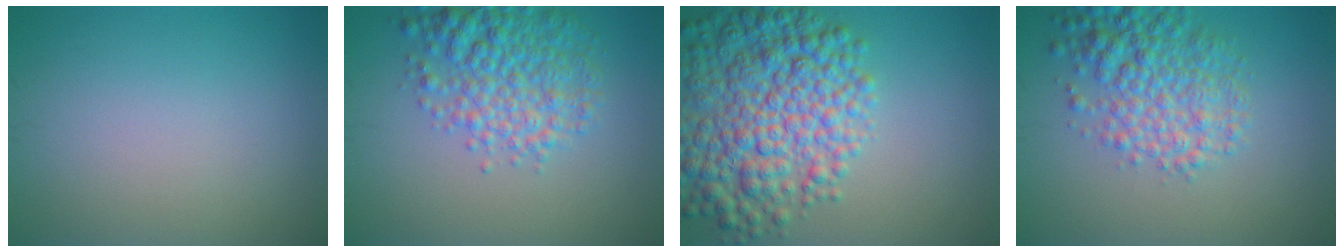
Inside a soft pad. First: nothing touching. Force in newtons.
{"total": 5.6, "press": 5.6, "slide": 0.2}
{"total": 9.6, "press": 9.6, "slide": 0.3}
{"total": 5.5, "press": 5.5, "slide": 0.2}